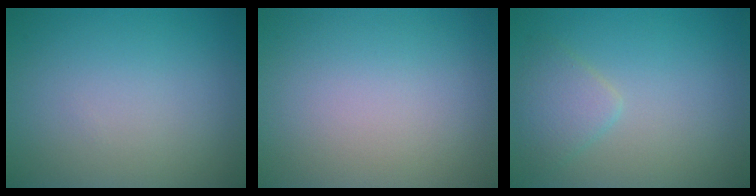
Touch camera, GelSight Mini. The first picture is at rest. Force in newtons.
{"total": 0.0}
{"total": 2.3, "press": 2.2, "slide": 0.2}